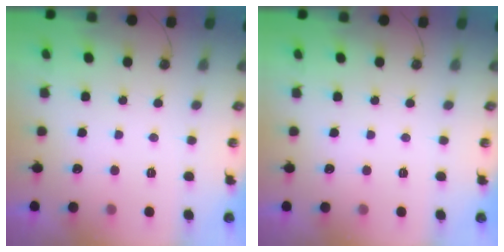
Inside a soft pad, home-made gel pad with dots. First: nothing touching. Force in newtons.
{"total": 0.0}